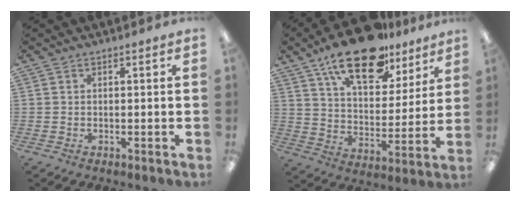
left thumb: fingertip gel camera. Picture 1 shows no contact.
{"total": 20.2, "force": [14.1, 9.0, 11.4], "torque": [-0.188, -0.068, 0.240]}